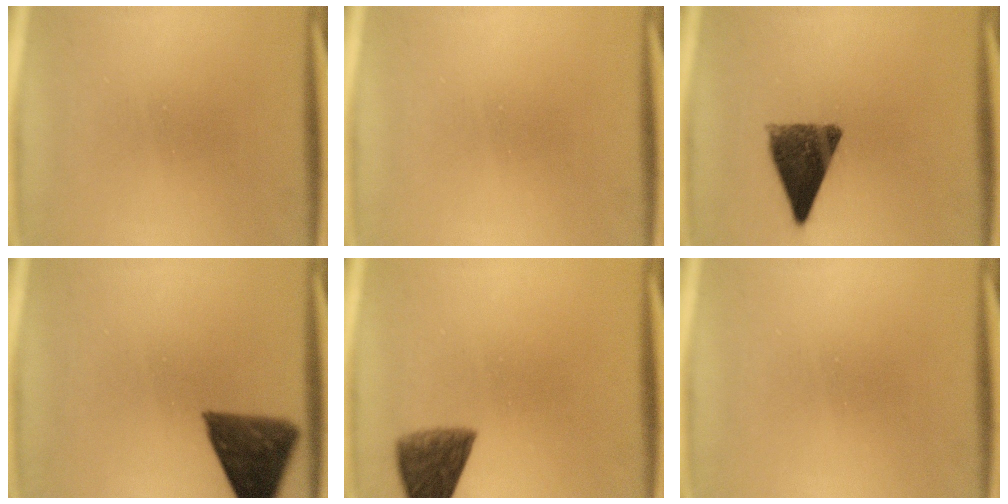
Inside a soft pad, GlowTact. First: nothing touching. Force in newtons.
{"total": 0.0}
{"total": 10.2}
{"total": 9.4}
{"total": 7.6}
{"total": 0.0}